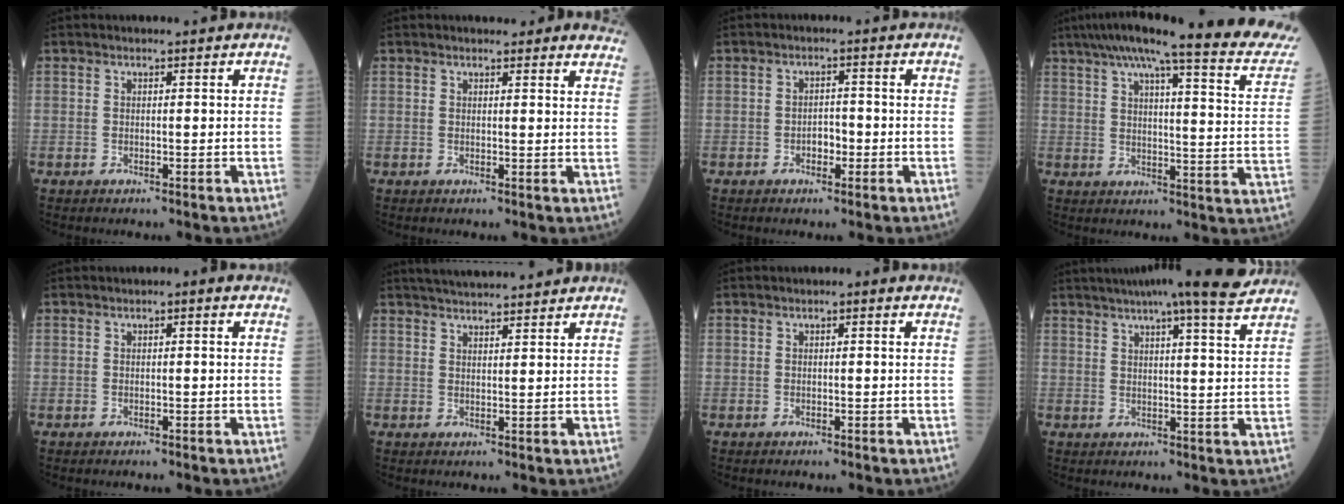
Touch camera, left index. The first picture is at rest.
{"total": 9.2, "force": [8.6, 2.4, 2.2], "torque": [0.000, -0.003, 0.079]}
{"total": 2.5, "force": [-0.9, 1.5, 1.8], "torque": [-0.025, 0.007, -0.012]}
{"total": 25.4, "force": [22.1, 1.0, 12.6], "torque": [-0.185, -0.045, 0.272]}
{"total": 1.3, "force": [0.6, 0.5, 1.0], "torque": [-0.022, 0.020, 0.011]}
{"total": 10.8, "force": [9.8, 1.5, 4.3], "torque": [-0.071, 0.028, 0.148]}
{"total": 1.1, "force": [0.5, 0.5, 0.8], "torque": [-0.019, 0.018, 0.008]}
{"total": 15.1, "force": [12.9, 0.4, 7.9], "torque": [-0.125, 0.014, 0.169]}